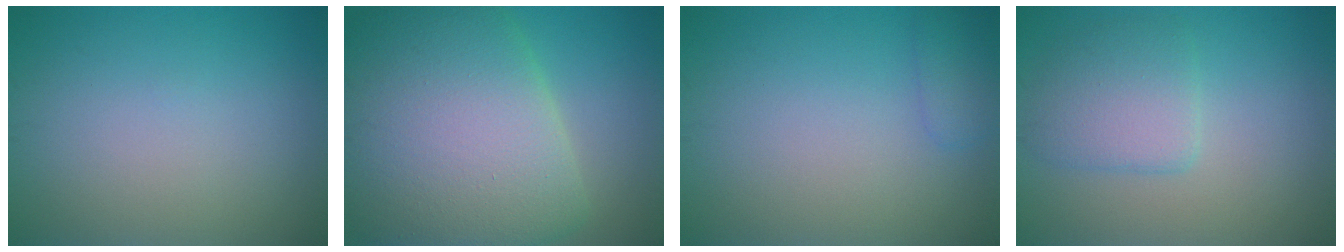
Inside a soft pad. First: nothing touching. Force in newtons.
{"total": 14.0, "press": 14.0, "slide": 0.4}
{"total": 1.3, "press": 1.3, "slide": 0.1}
{"total": 3.6, "press": 3.6, "slide": 0.2}